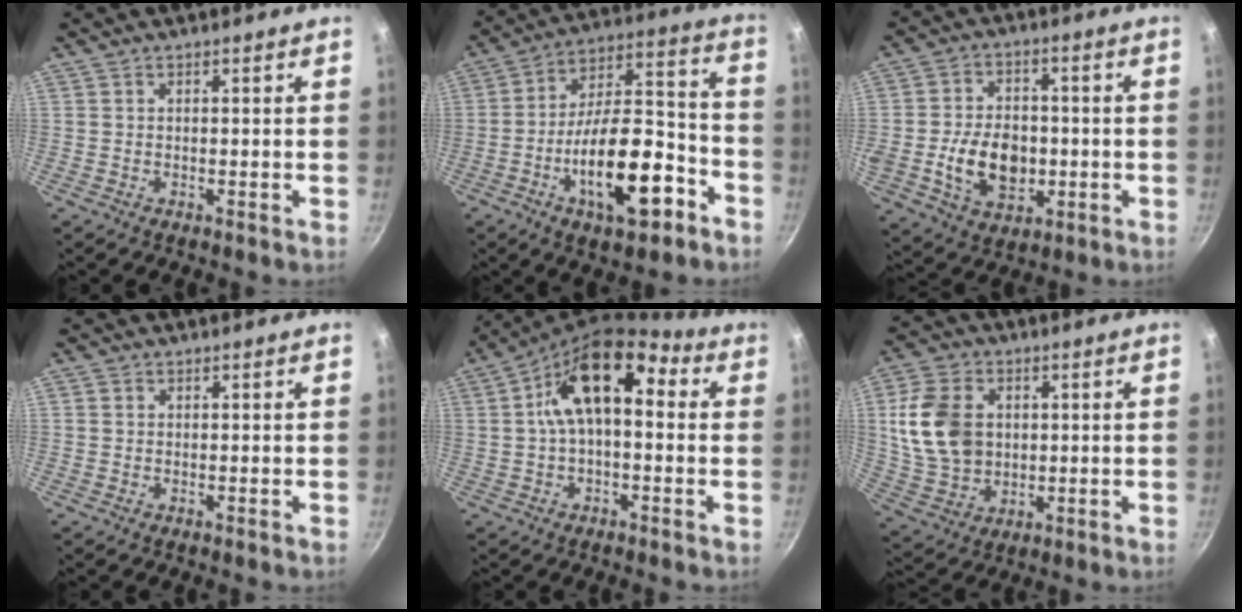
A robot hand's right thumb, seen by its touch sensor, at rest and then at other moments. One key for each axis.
{"total": 20.0, "fx": -8.5, "fy": 8.6, "fz": 15.9, "tx": -0.223, "ty": 0.072, "tz": -0.128}
{"total": 12.9, "fx": -2.0, "fy": 9.3, "fz": 8.7, "tx": -0.123, "ty": 0.013, "tz": -0.027}
{"total": 0.6, "fx": 0.1, "fy": 0.6, "fz": 0.1, "tx": -0.001, "ty": 0.003, "tz": 0.000}
{"total": 12.3, "fx": 2.0, "fy": 6.7, "fz": 10.1, "tx": -0.152, "ty": 0.038, "tz": 0.014}
{"total": 14.4, "fx": 2.1, "fy": 11.0, "fz": 9.2, "tx": -0.161, "ty": -0.002, "tz": 0.050}